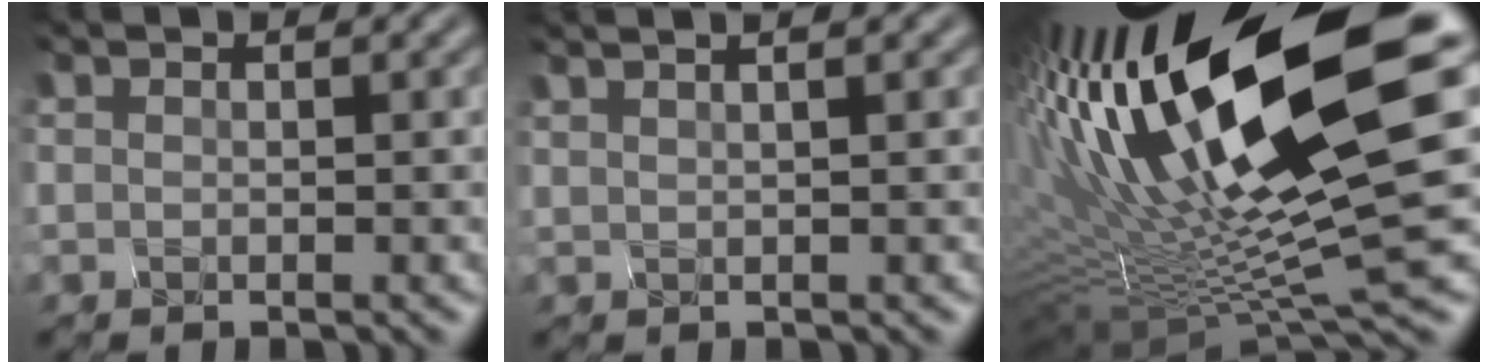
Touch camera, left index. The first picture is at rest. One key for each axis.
{"total": 4.0, "fx": 2.3, "fy": 1.6, "fz": 2.8, "tx": -0.021, "ty": 0.027, "tz": 0.005}
{"total": 19.5, "fx": 2.6, "fy": 4.6, "fz": 18.8, "tx": -0.326, "ty": -0.009, "tz": 0.050}